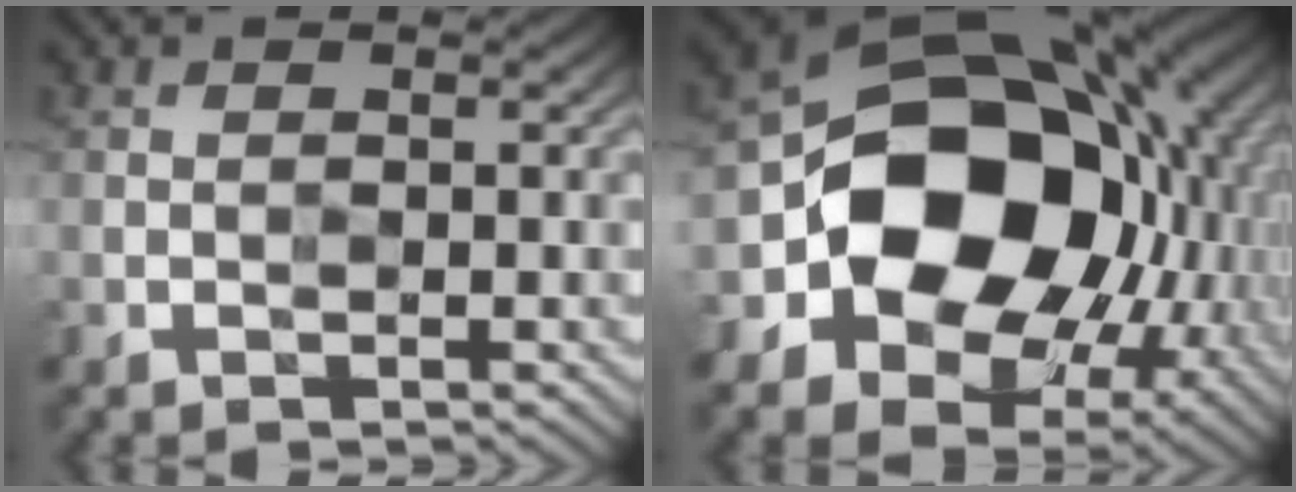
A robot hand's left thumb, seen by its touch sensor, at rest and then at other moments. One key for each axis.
{"total": 18.9, "fx": -1.4, "fy": 14.9, "fz": 11.6, "tx": -0.205, "ty": -0.037, "tz": -0.010}